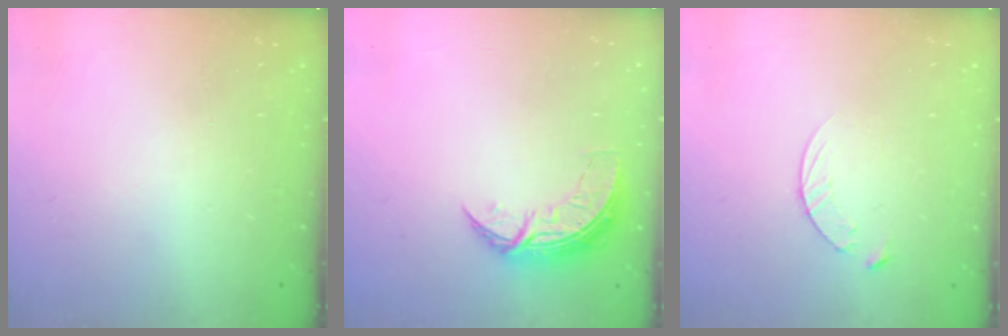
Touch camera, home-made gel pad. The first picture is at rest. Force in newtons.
{"total": 7.1, "press": 7.0, "slide": 0.4}
{"total": 5.4, "press": 5.4, "slide": 0.5}